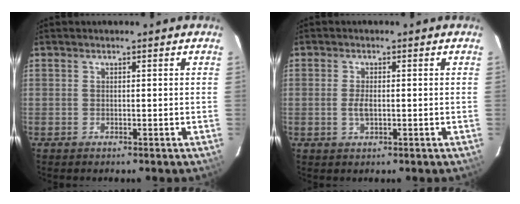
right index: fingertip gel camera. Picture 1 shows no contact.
{"total": 2.4, "force": [-0.3, 1.0, 2.1], "torque": [-0.041, -0.002, -0.005]}